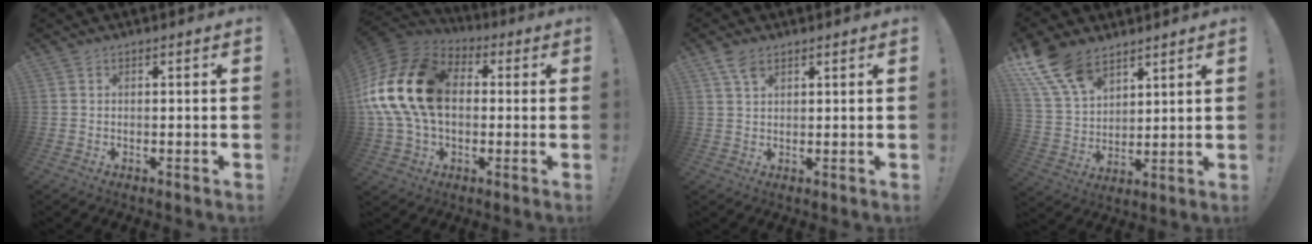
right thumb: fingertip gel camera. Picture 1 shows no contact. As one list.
[{"total": 23.5, "force": [2.6, 16.3, 16.7], "torque": [-0.307, 0.015, 0.055]}, {"total": 4.3, "force": [2.7, 2.1, 2.5], "torque": [-0.046, -0.011, 0.050]}, {"total": 14.6, "force": [9.7, 8.3, 7.1], "torque": [-0.151, -0.052, 0.187]}]